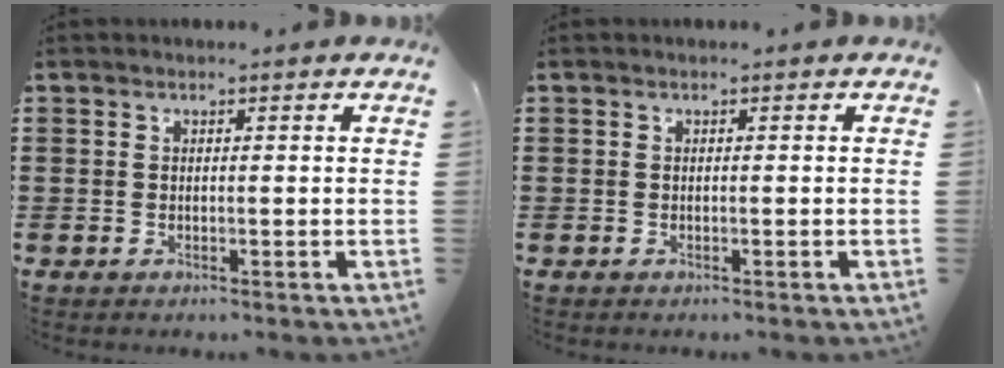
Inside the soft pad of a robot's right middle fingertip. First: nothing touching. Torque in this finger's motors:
{"motor_torque": [-0.56, 0.43, -0.02, -0.01]}